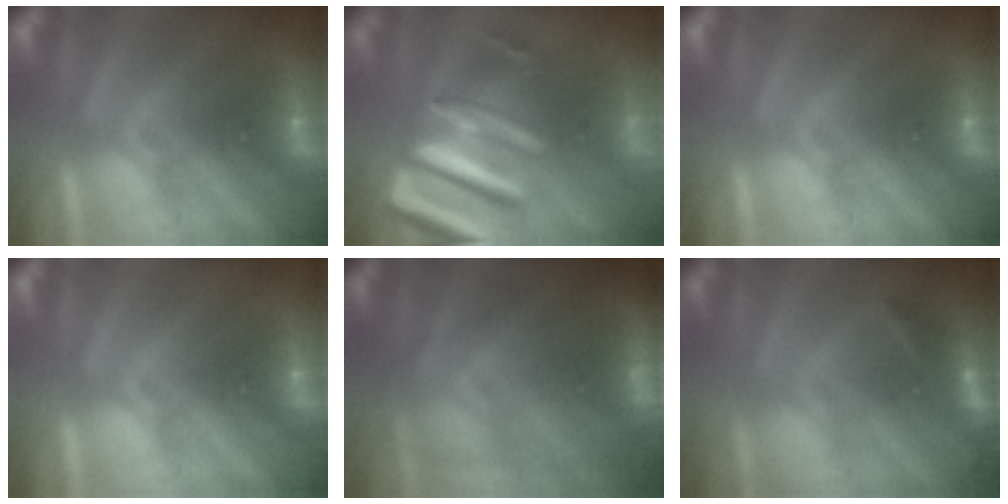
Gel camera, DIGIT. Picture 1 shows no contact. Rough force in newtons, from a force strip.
{"total": 7.1}
{"total": 0.0}
{"total": 0.0}
{"total": 9.5}
{"total": 2.4}